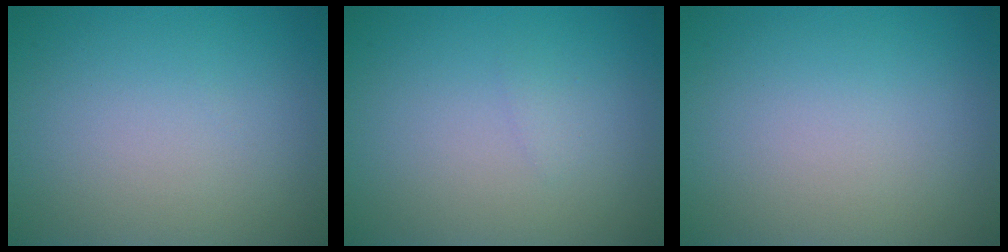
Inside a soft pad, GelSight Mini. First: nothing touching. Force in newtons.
{"total": 0.6, "press": 0.6, "slide": 0.0}
{"total": 0.0}